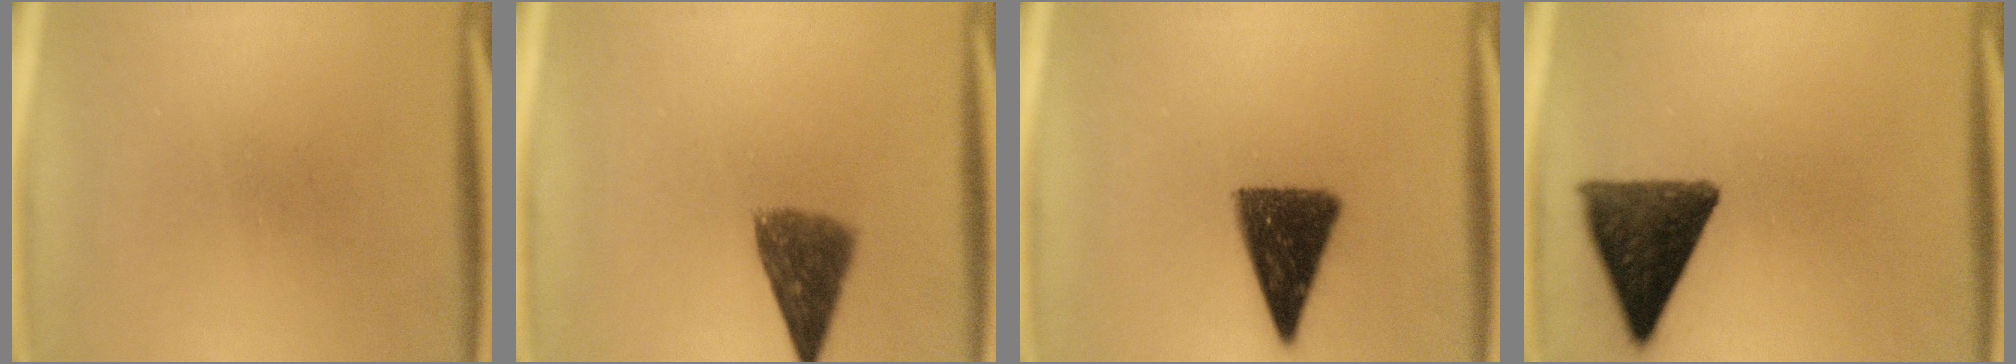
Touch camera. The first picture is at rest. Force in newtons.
{"total": 7.2}
{"total": 12.0}
{"total": 12.1}